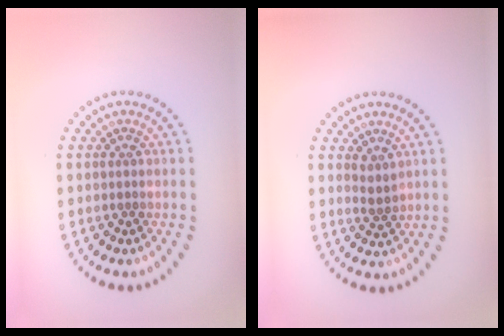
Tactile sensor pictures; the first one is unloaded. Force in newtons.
{"total": 1.1, "press": 0.7, "slide": 0.8}